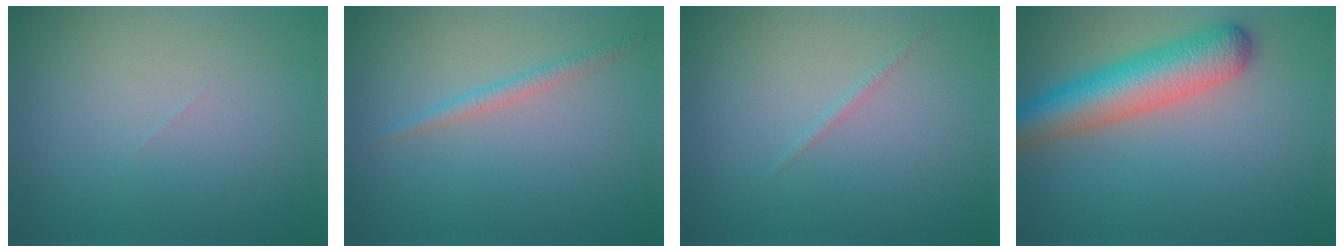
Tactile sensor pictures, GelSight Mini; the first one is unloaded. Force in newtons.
{"total": 1.3, "press": 1.3, "slide": 0.0}
{"total": 0.5, "press": 0.5, "slide": 0.0}
{"total": 6.6, "press": 6.6, "slide": 0.3}